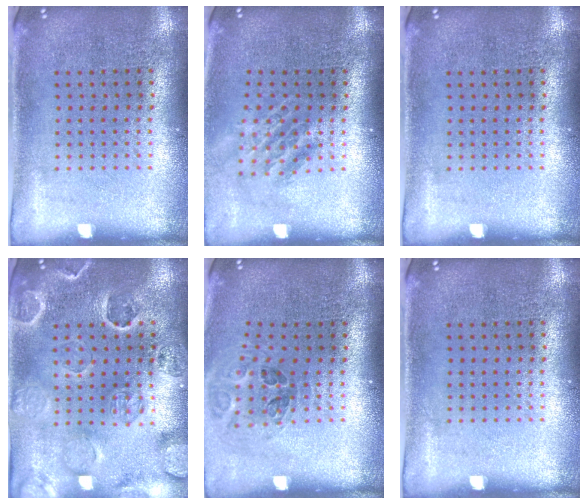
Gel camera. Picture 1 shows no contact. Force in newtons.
{"total": 1.5, "press": 1.1, "slide": 1.1}
{"total": 0.0}
{"total": 2.7, "press": 2.7, "slide": 0.5}
{"total": 1.2, "press": 1.1, "slide": 0.4}
{"total": 0.0}